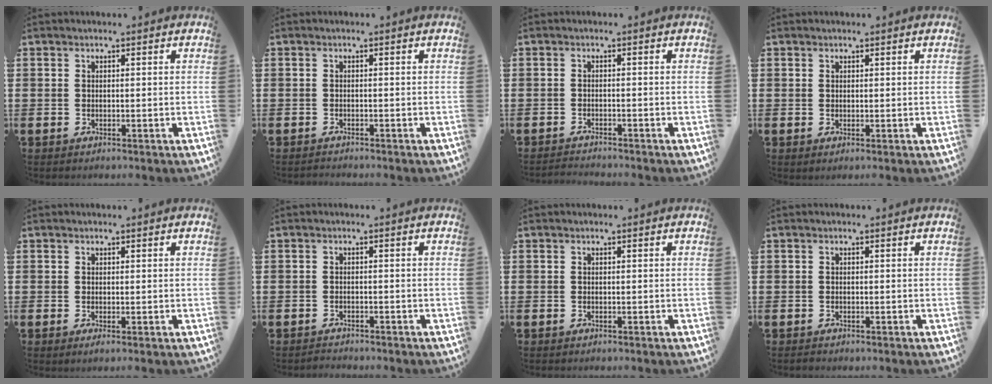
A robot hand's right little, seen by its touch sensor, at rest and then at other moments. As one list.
[{"total": 0.9, "force": [-0.9, 0.0, -0.1], "torque": [-0.002, 0.000, -0.019]}, {"total": 1.5, "force": [-1.5, -0.1, -0.1], "torque": [-0.003, 0.003, -0.032]}, {"total": 0.0}, {"total": 0.5, "force": [-0.1, 0.0, 0.5], "torque": [0.001, -0.005, -0.005]}, {"total": 1.2, "force": [-1.2, 0.1, -0.4], "torque": [-0.003, 0.002, -0.022]}, {"total": 0.0}, {"total": 0.7, "force": [-0.6, 0.1, -0.3], "torque": [-0.004, 0.002, -0.010]}]